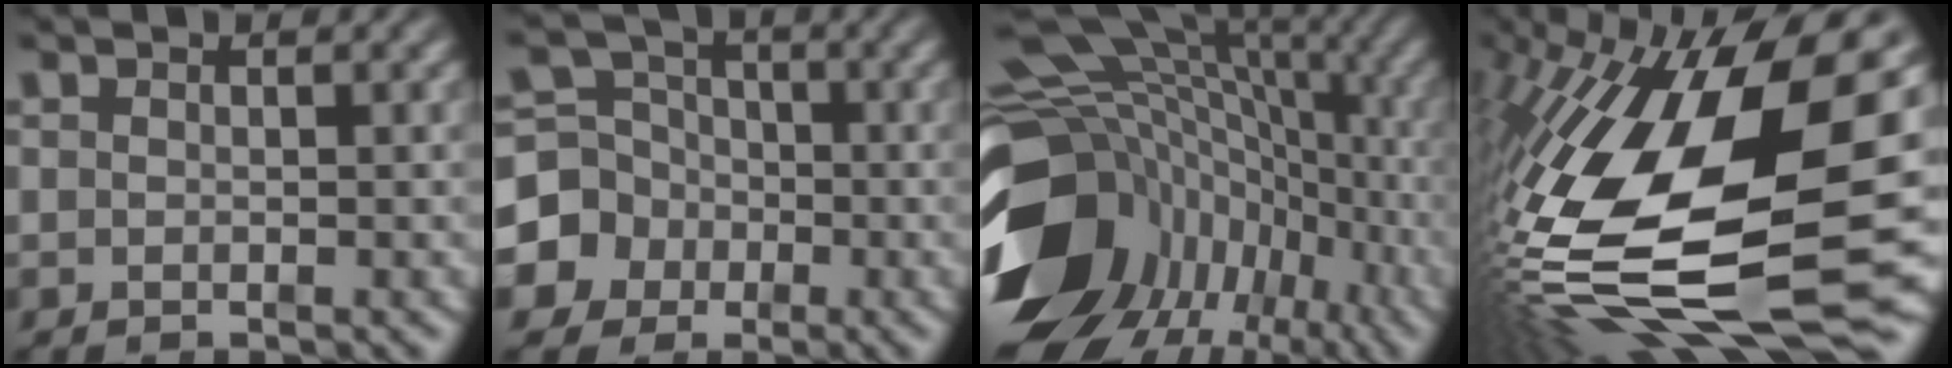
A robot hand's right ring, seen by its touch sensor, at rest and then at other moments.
{"total": 10.0, "force": [-2.2, 9.2, 3.2], "torque": [-0.079, -0.040, -0.039]}
{"total": 17.4, "force": [-4.3, 12.7, 11.2], "torque": [-0.161, -0.047, -0.054]}
{"total": 20.1, "force": [-2.4, 9.4, 17.6], "torque": [-0.315, -0.032, -0.012]}